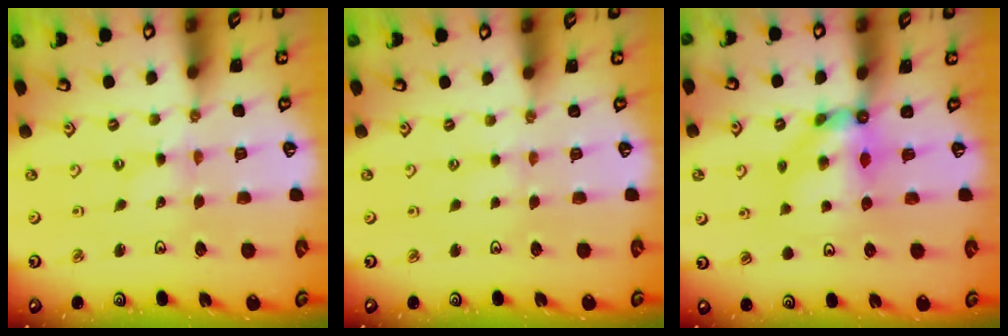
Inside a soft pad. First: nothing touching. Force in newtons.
{"total": 1.7, "press": 1.7, "slide": 0.4}
{"total": 7.4, "press": 7.4, "slide": 0.4}